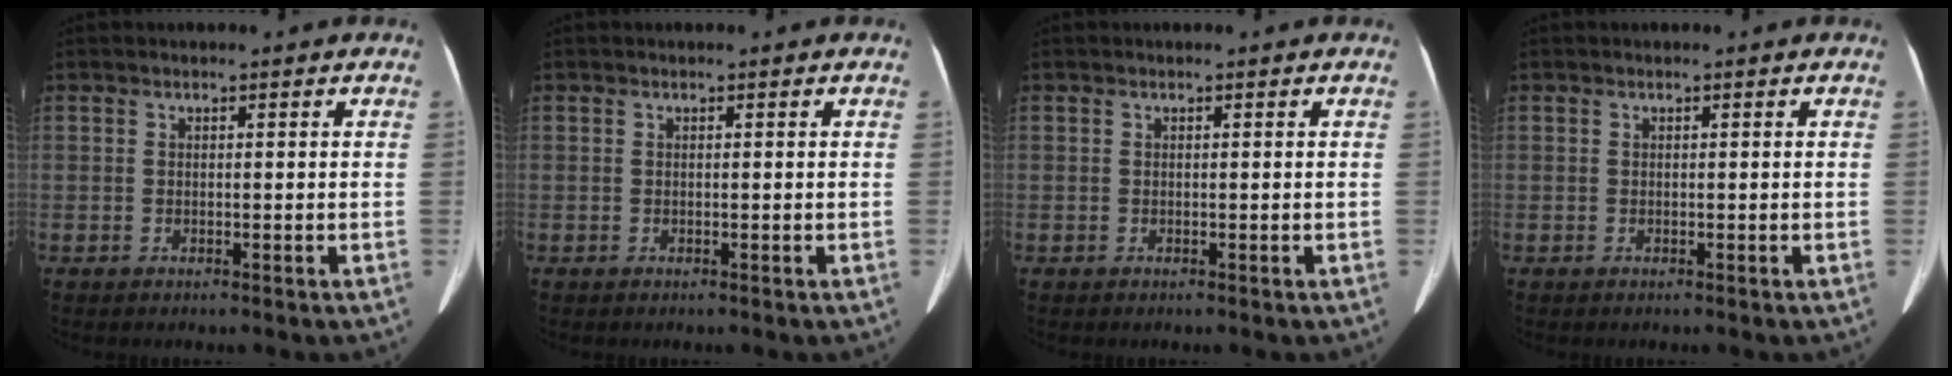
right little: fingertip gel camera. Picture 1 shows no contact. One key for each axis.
{"total": 0.0}
{"total": 0.0}
{"total": 0.0}